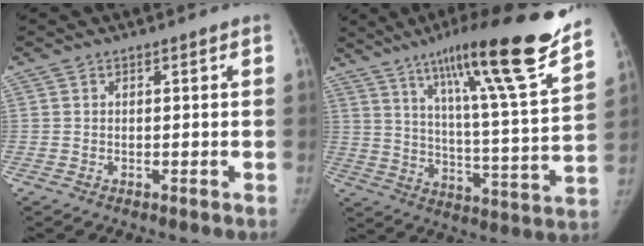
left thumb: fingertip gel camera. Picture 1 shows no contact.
{"total": 25.2, "force": [17.8, 1.8, 17.7], "torque": [-0.254, -0.078, 0.273]}